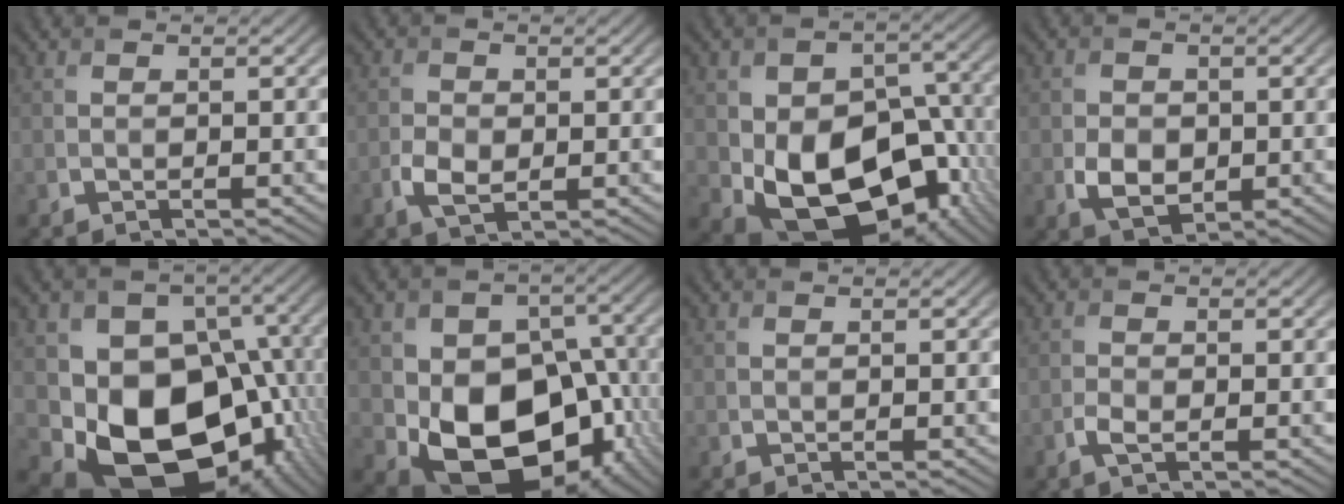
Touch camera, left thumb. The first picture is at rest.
{"total": 3.3, "force": [-0.8, 2.1, 2.4], "torque": [-0.056, -0.006, -0.018]}
{"total": 16.6, "force": [-4.3, 11.2, 11.5], "torque": [-0.174, -0.034, -0.052]}
{"total": 4.3, "force": [-0.8, 3.2, 2.7], "torque": [-0.056, -0.010, -0.015]}
{"total": 17.3, "force": [-3.7, 12.9, 10.9], "torque": [-0.150, -0.042, -0.040]}
{"total": 15.7, "force": [-4.0, 11.1, 10.4], "torque": [-0.156, -0.032, -0.057]}
{"total": 0.0}
{"total": 1.9, "force": [-0.9, 0.8, 1.5], "torque": [-0.034, -0.001, -0.021]}